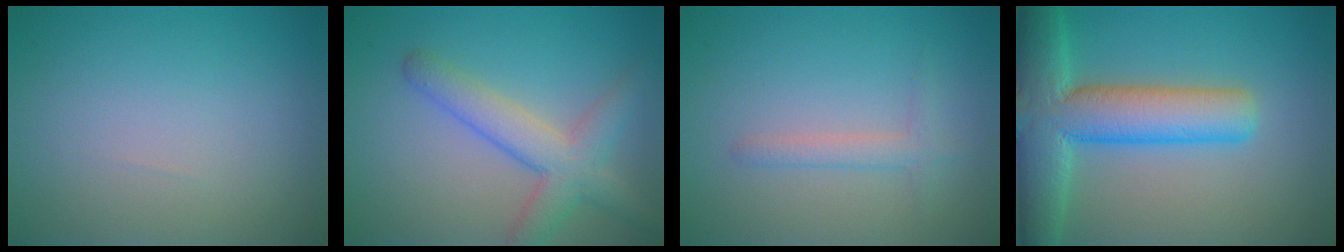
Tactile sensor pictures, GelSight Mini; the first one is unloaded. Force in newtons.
{"total": 4.7, "press": 4.7, "slide": 0.2}
{"total": 1.5, "press": 1.5, "slide": 0.0}
{"total": 9.3, "press": 9.3, "slide": 0.4}